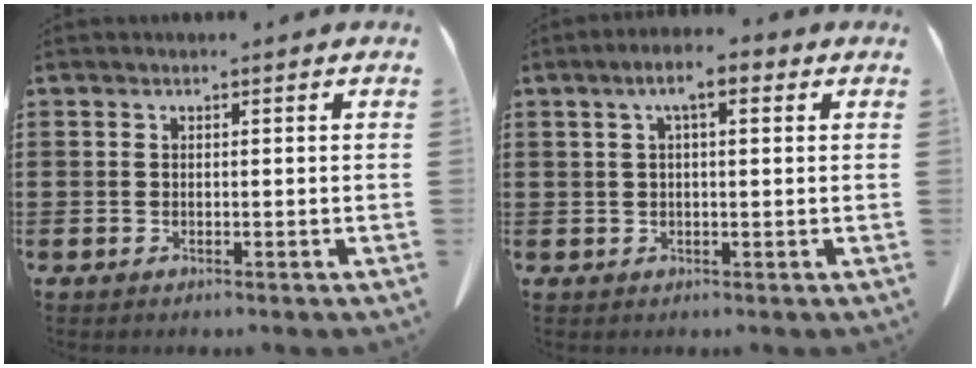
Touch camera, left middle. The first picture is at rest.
{"total": 4.8, "force": [2.1, 1.2, 4.2], "torque": [-0.086, 0.010, 0.033]}